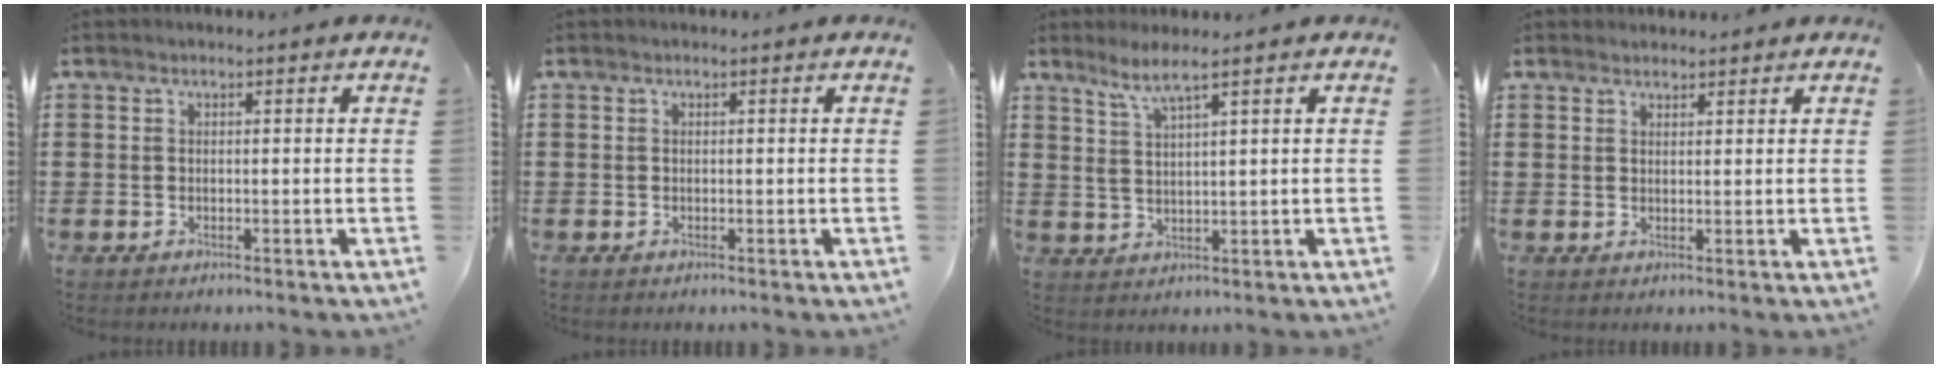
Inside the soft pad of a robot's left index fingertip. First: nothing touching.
{"total": 0.0}
{"total": 3.9, "force": [2.7, -0.2, 2.8], "torque": [-0.062, -0.003, 0.046]}
{"total": 1.5, "force": [1.5, 0.4, 0.1], "torque": [-0.004, 0.002, 0.029]}